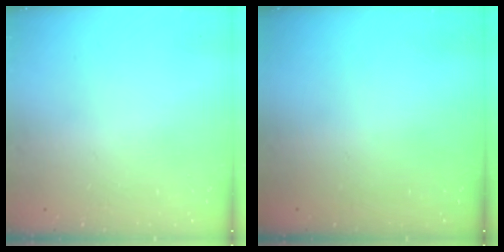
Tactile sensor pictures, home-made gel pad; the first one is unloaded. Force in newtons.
{"total": 0.0}